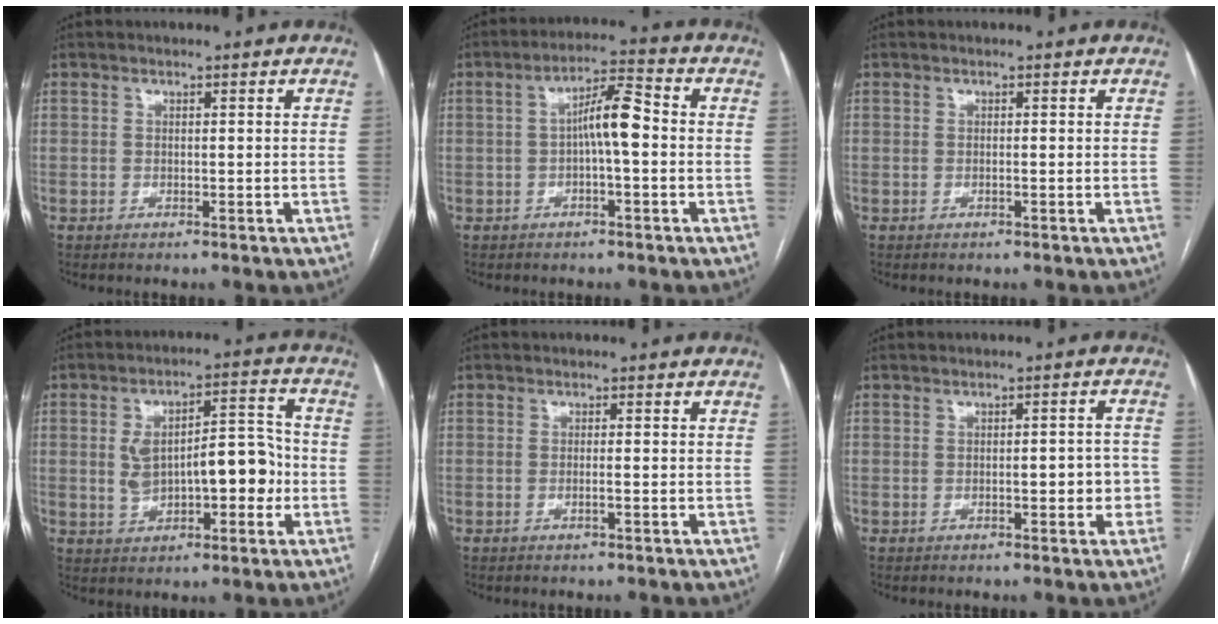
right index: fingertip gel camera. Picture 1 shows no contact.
{"total": 6.5, "force": [-0.3, 1.1, 6.4], "torque": [-0.110, 0.022, -0.007]}
{"total": 0.0}
{"total": 12.1, "force": [-0.9, 5.2, 10.8], "torque": [-0.177, 0.035, -0.002]}
{"total": 1.1, "force": [-0.4, 0.0, 1.1], "torque": [-0.021, -0.001, -0.005]}
{"total": 4.1, "force": [-0.8, 1.4, 3.7], "torque": [-0.050, 0.015, -0.006]}